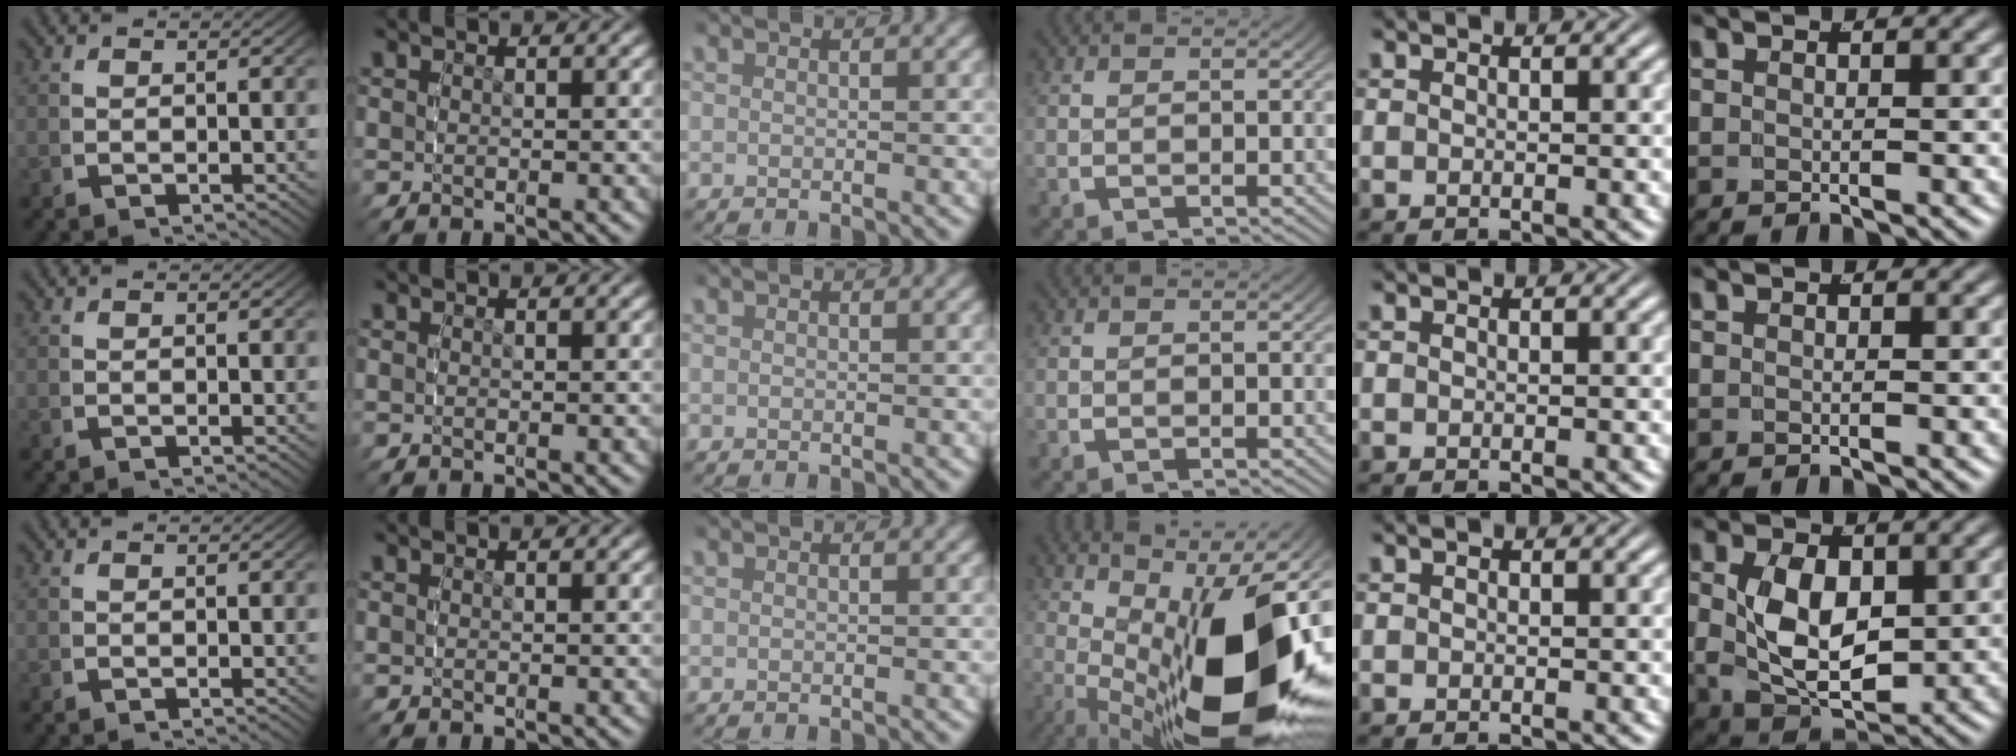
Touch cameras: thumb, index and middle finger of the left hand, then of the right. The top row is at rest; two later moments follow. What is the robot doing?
{"motion": "grasp_and_lifting", "object": "bottle cap"}